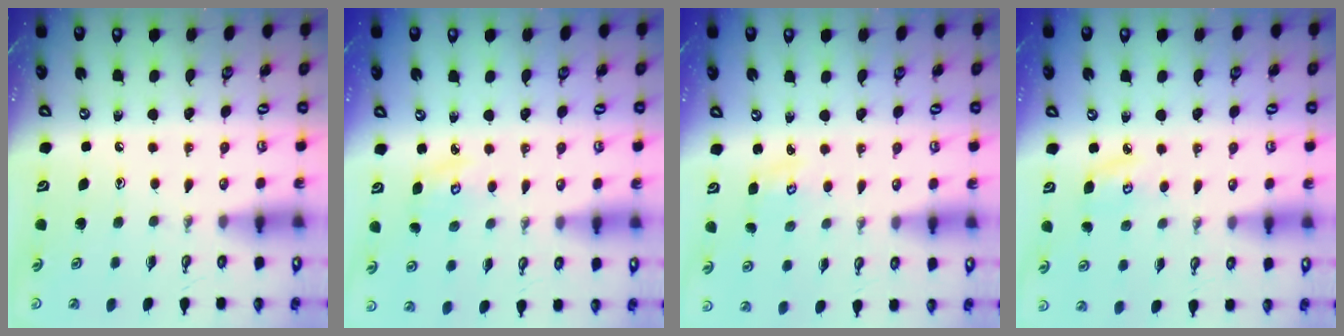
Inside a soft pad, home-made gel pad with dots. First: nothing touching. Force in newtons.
{"total": 3.9, "press": 3.8, "slide": 0.5}
{"total": 2.6, "press": 2.6, "slide": 0.3}
{"total": 5.5, "press": 5.5, "slide": 0.6}